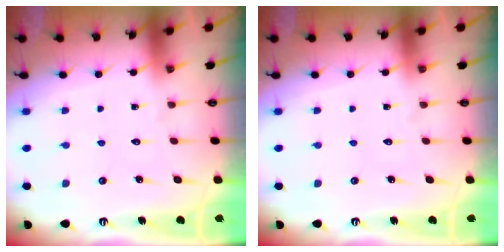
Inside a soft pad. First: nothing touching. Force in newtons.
{"total": 0.0}